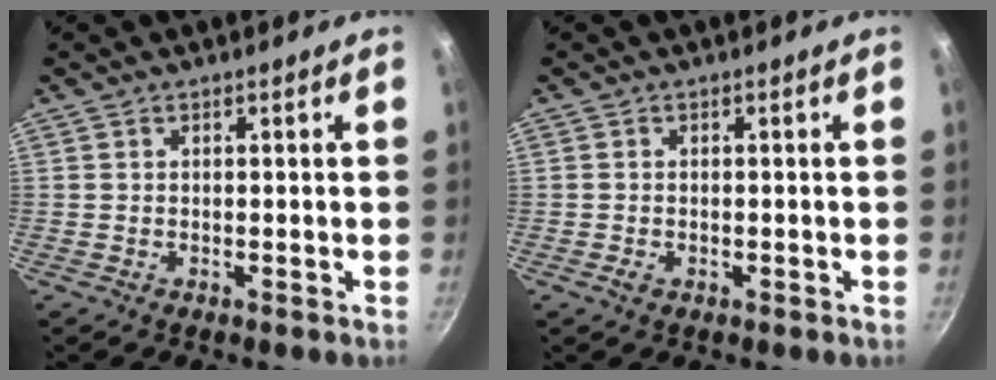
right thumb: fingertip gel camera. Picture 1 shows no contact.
{"total": 1.3, "force": [-0.5, 0.9, 0.7], "torque": [-0.013, 0.000, -0.010]}